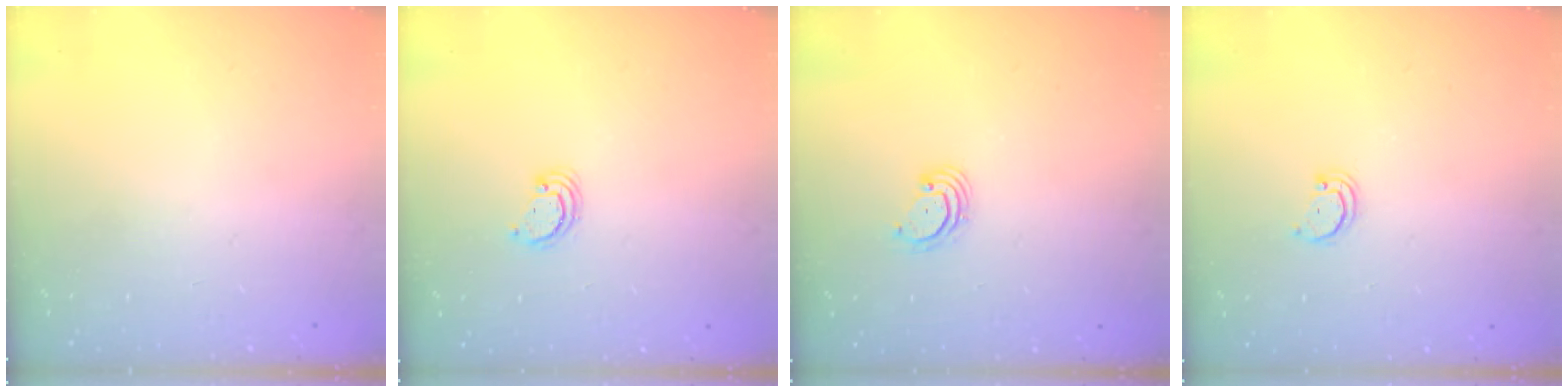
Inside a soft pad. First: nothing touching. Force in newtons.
{"total": 2.3, "press": 2.3, "slide": 0.2}
{"total": 3.0, "press": 3.0, "slide": 0.3}
{"total": 2.1, "press": 2.1, "slide": 0.2}